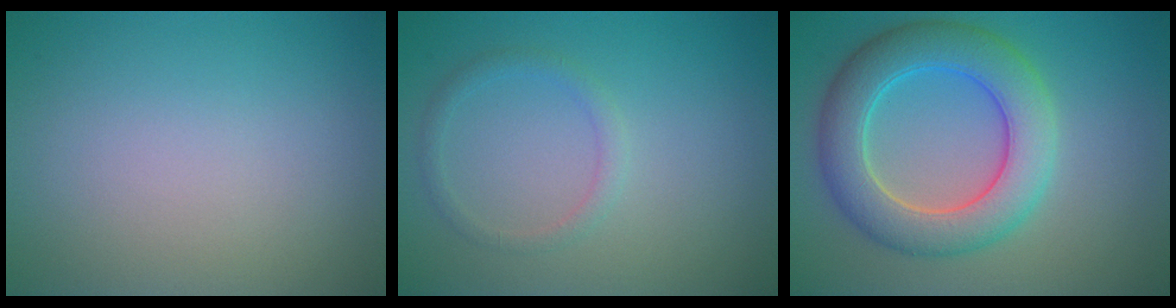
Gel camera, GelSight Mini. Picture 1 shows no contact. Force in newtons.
{"total": 1.4, "press": 1.3, "slide": 0.2}
{"total": 7.1, "press": 7.1, "slide": 0.6}